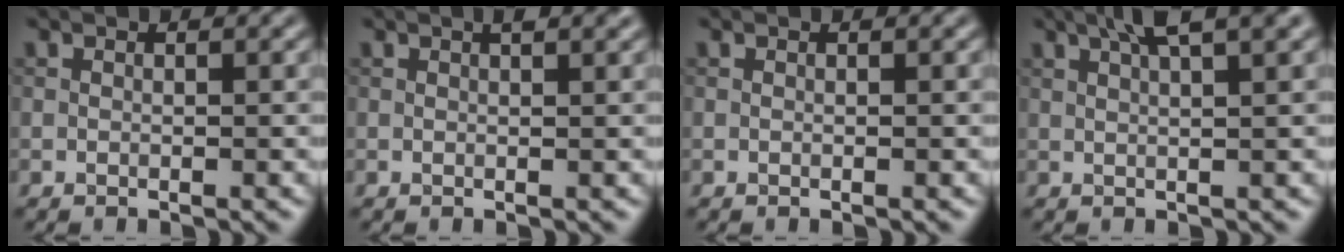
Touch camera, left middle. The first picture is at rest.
{"total": 1.4, "force": [0.7, 0.3, 1.1], "torque": [-0.014, 0.003, 0.011]}
{"total": 0.0}
{"total": 5.2, "force": [3.1, 1.2, 4.1], "torque": [-0.050, 0.025, 0.029]}